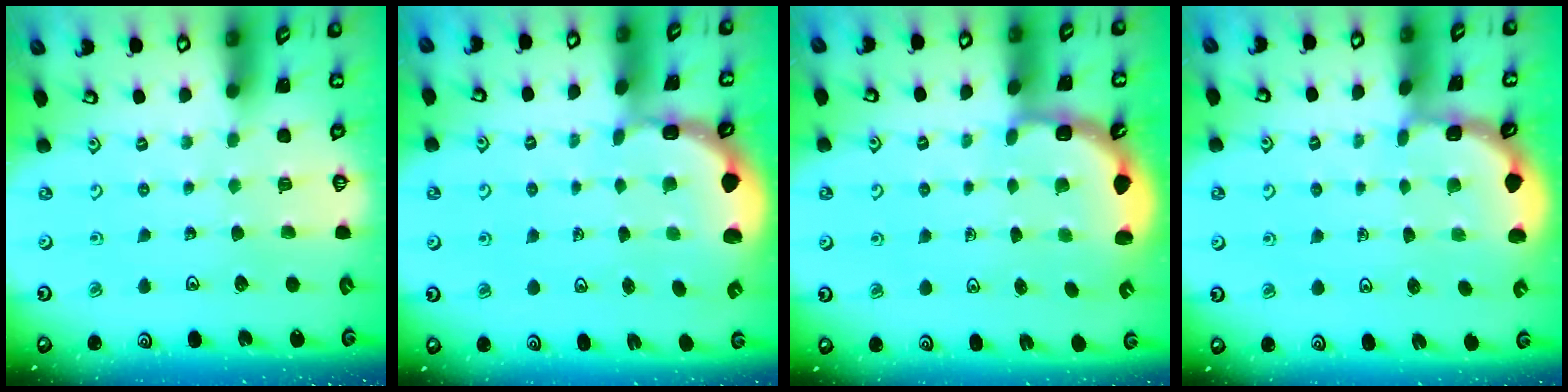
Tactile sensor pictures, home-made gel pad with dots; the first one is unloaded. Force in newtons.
{"total": 2.6, "press": 2.4, "slide": 0.9}
{"total": 3.2, "press": 2.6, "slide": 1.9}
{"total": 2.1, "press": 2.1, "slide": 0.2}